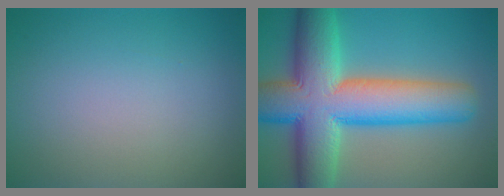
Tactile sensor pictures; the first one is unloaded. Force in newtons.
{"total": 13.8, "press": 13.7, "slide": 0.7}